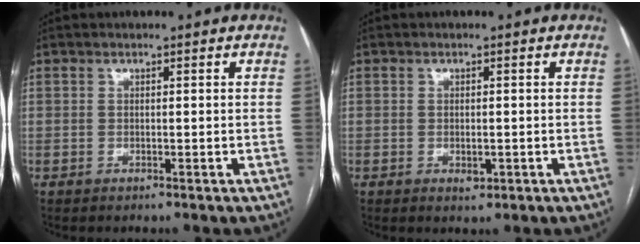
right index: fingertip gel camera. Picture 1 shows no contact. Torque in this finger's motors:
{"motor_torque": [-0.02, -0.03, 0.01, 0.01]}